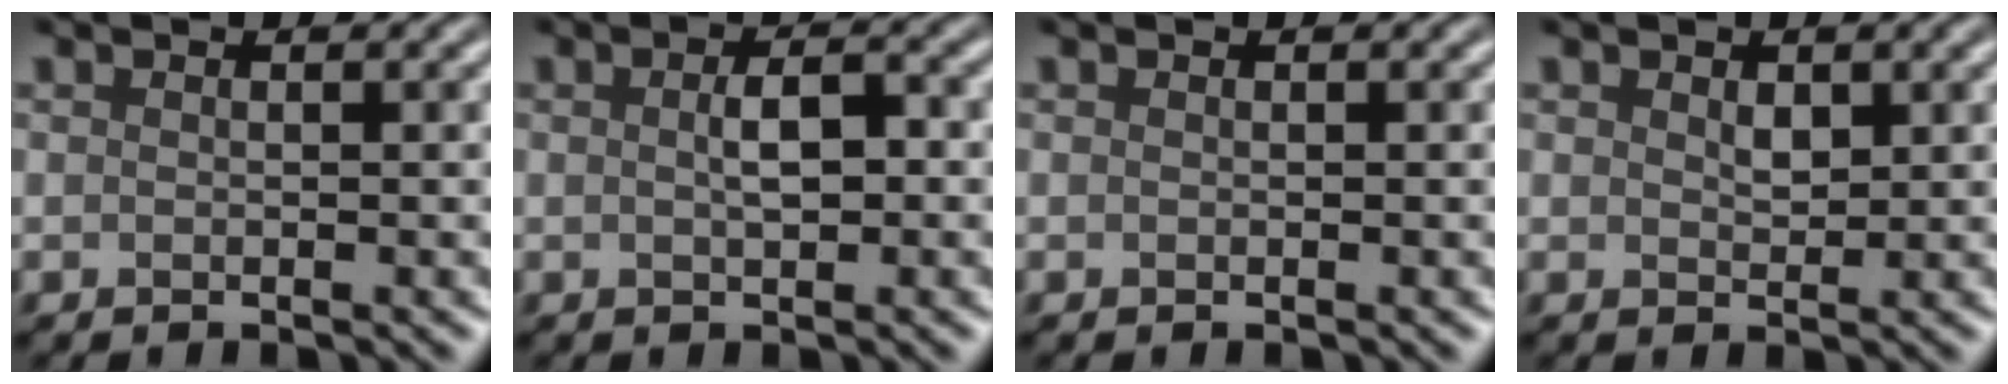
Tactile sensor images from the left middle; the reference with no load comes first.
{"total": 2.3, "force": [0.1, 0.9, 2.1], "torque": [-0.040, 0.003, 0.002]}
{"total": 0.0}
{"total": 1.2, "force": [0.5, 0.7, 0.8], "torque": [-0.013, -0.001, 0.013]}